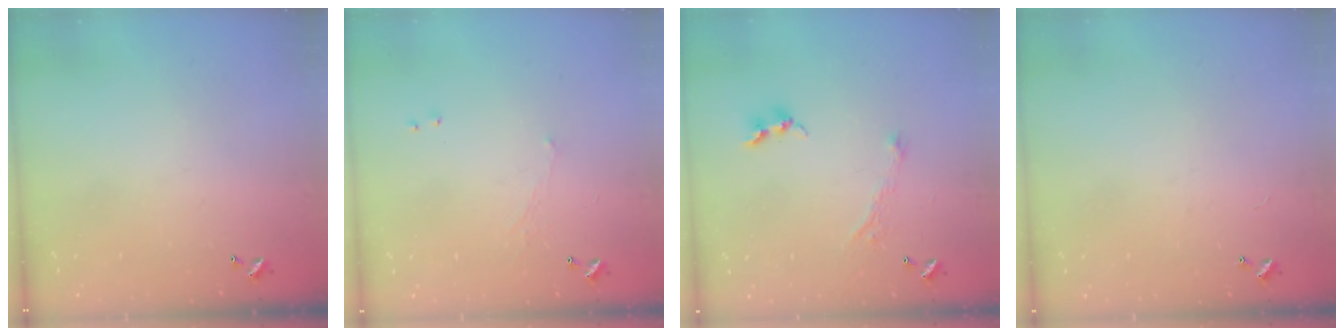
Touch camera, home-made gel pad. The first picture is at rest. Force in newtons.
{"total": 0.6, "press": 0.2, "slide": 0.5}
{"total": 2.9, "press": 2.8, "slide": 0.4}
{"total": 2.4, "press": 2.4, "slide": 0.3}